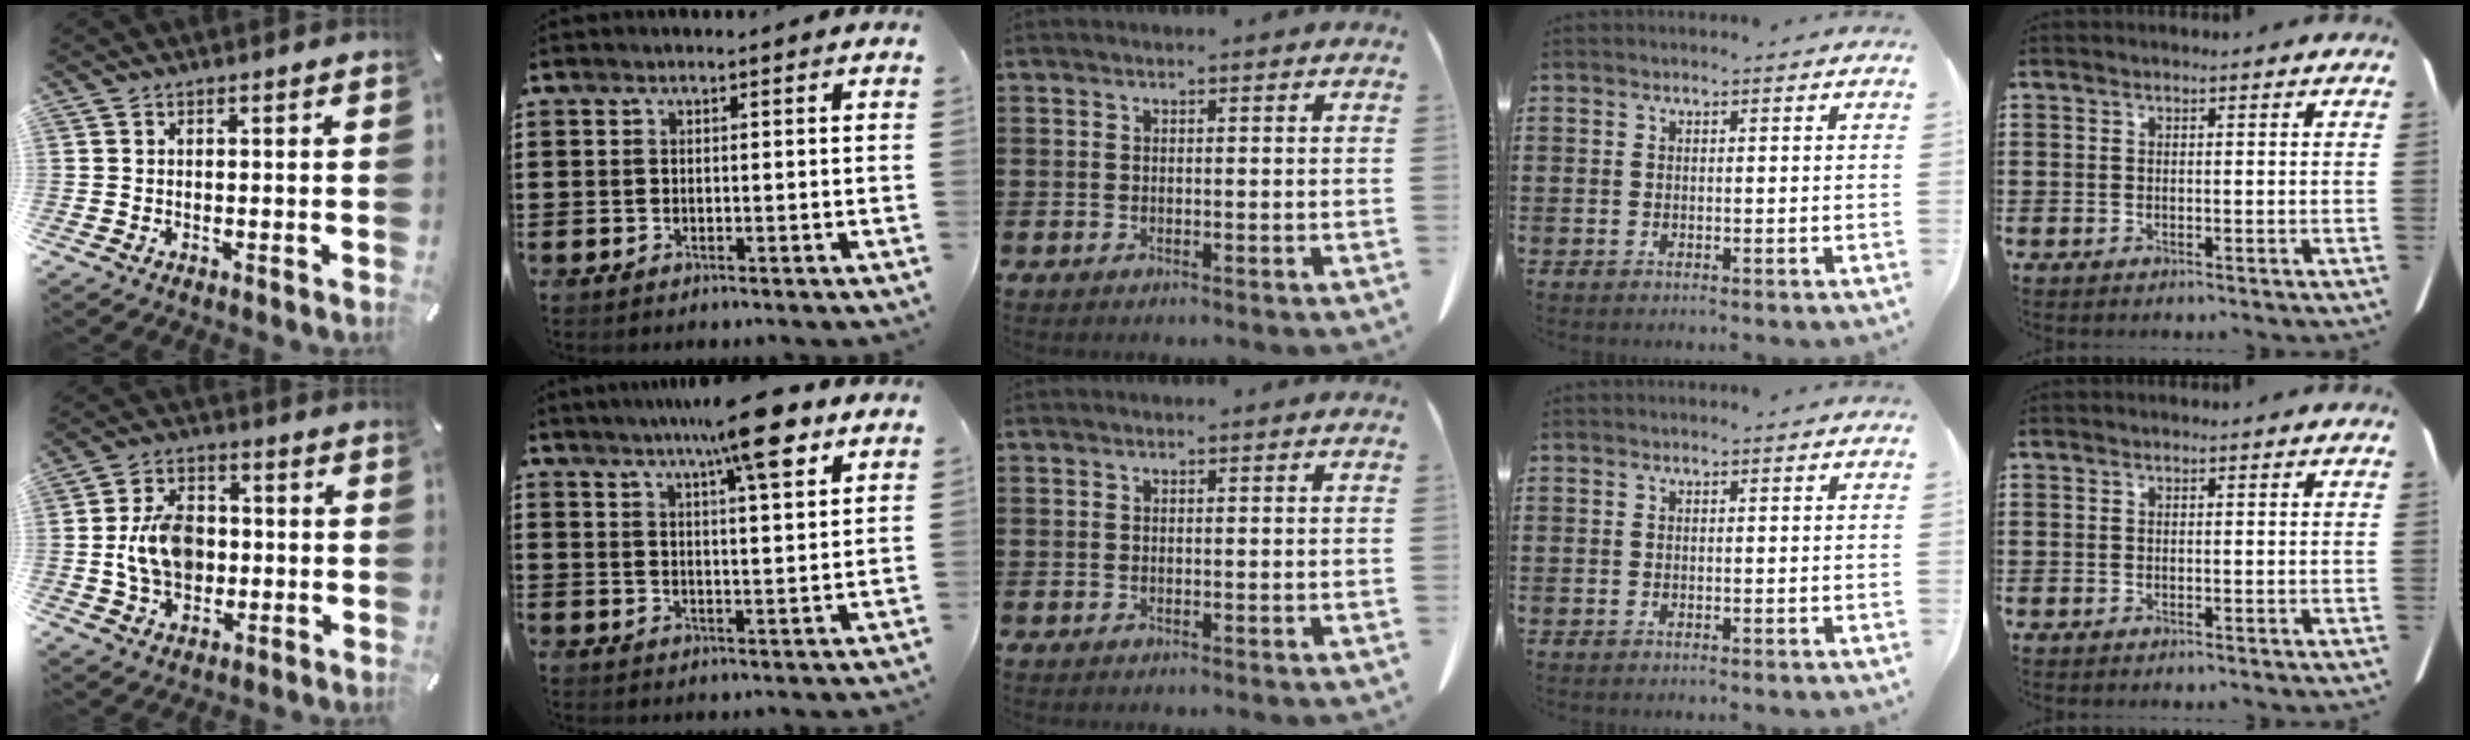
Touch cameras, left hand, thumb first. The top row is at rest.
{"thumb": {"total": 10.8, "force": [-0.7, 8.2, 6.9], "torque": [-0.127, 0.008, -0.013]}, "index": {"total": 10.1, "force": [7.0, 1.3, 7.2], "torque": [-0.115, -0.020, 0.113]}}